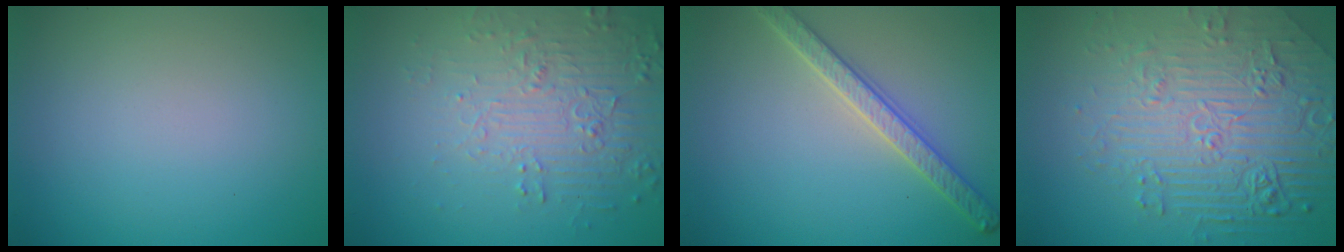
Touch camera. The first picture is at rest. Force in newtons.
{"total": 5.8, "press": 3.8, "slide": 4.4}
{"total": 3.6, "press": 3.2, "slide": 1.6}
{"total": 8.6, "press": 5.9, "slide": 6.2}